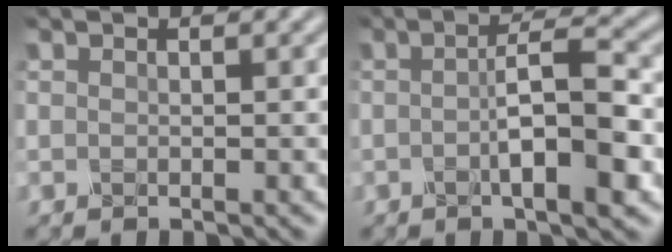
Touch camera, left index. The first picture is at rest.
{"total": 5.7, "force": [-1.0, 1.2, 5.5], "torque": [-0.089, 0.006, -0.019]}